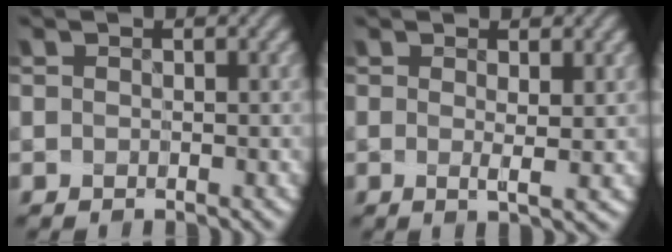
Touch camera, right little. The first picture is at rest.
{"total": 2.1, "force": [0.3, 0.3, 2.1], "torque": [-0.033, -0.001, 0.011]}